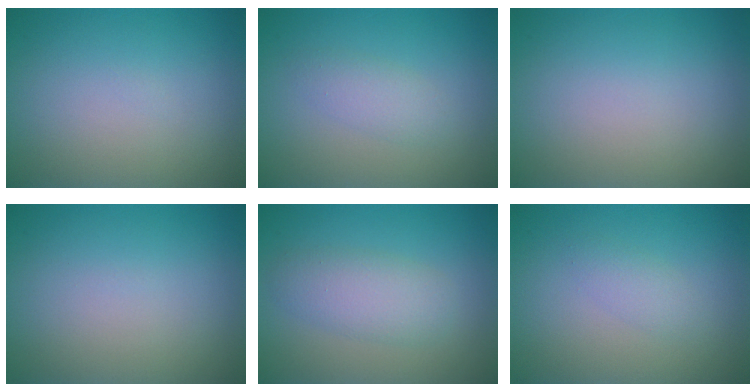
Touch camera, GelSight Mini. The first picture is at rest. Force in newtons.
{"total": 1.8, "press": 1.8, "slide": 0.0}
{"total": 0.0}
{"total": 0.0}
{"total": 3.3, "press": 3.3, "slide": 0.1}
{"total": 1.4, "press": 1.3, "slide": 0.1}